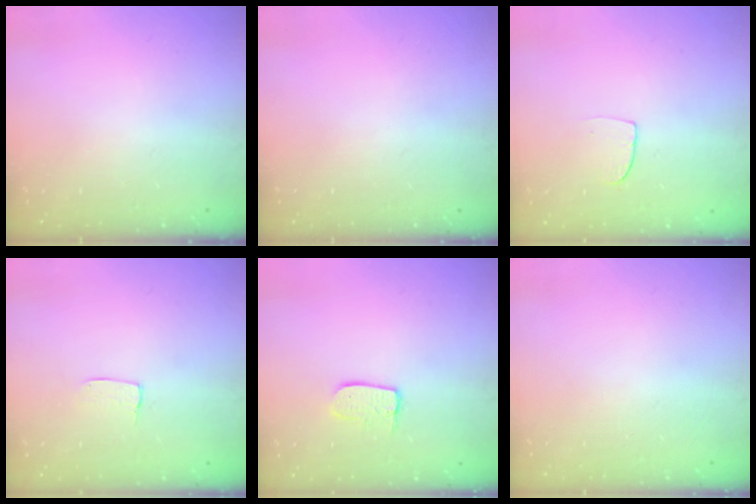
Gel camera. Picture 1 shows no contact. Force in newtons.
{"total": 0.0}
{"total": 6.0, "press": 6.0, "slide": 0.4}
{"total": 4.1, "press": 4.0, "slide": 0.2}
{"total": 7.0, "press": 7.0, "slide": 0.3}
{"total": 0.0}